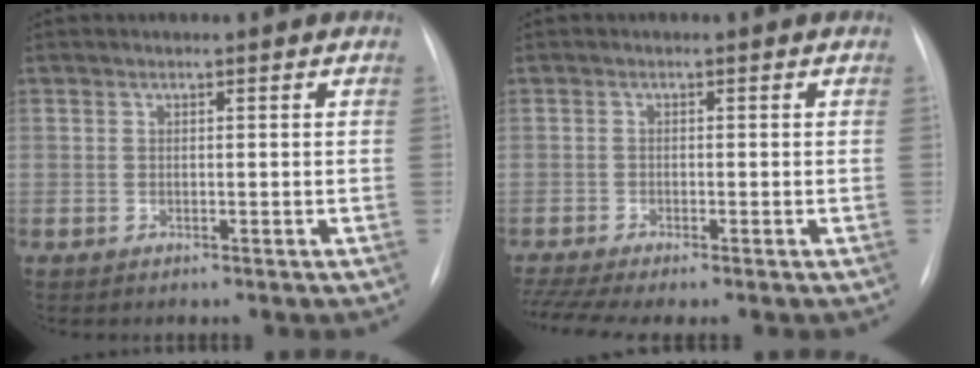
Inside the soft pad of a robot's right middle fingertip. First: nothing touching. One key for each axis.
{"total": 5.1, "fx": -4.0, "fy": 0.2, "fz": 3.1, "tx": -0.067, "ty": -0.007, "tz": -0.070}